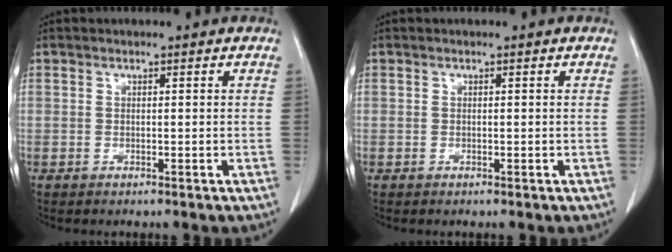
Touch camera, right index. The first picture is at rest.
{"total": 0.0}